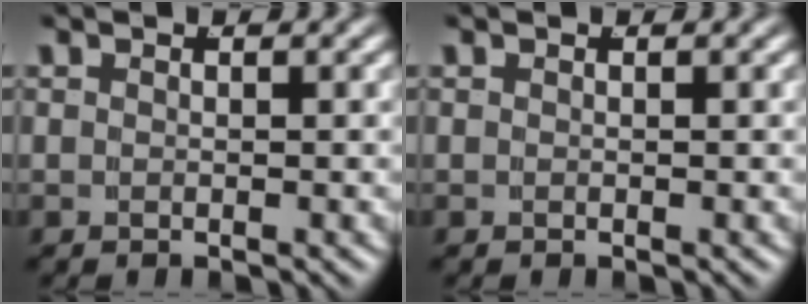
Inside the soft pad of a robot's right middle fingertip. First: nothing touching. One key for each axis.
{"total": 0.0}